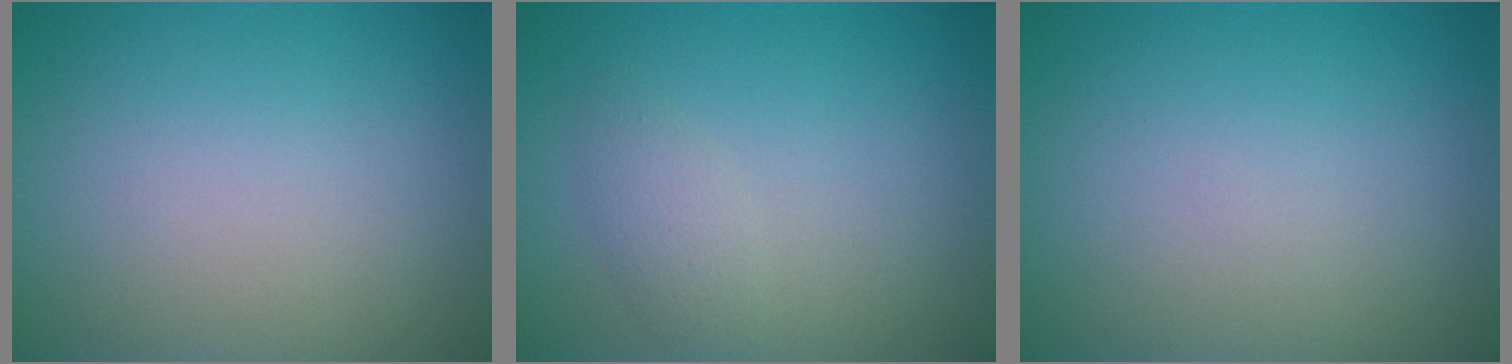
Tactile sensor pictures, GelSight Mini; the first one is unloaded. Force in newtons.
{"total": 1.6, "press": 1.6, "slide": 0.1}
{"total": 0.0}